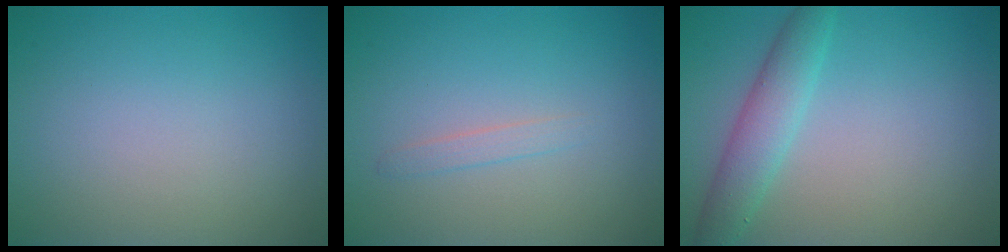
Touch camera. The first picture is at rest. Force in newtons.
{"total": 0.9, "press": 0.9, "slide": 0.1}
{"total": 3.4, "press": 3.4, "slide": 0.1}